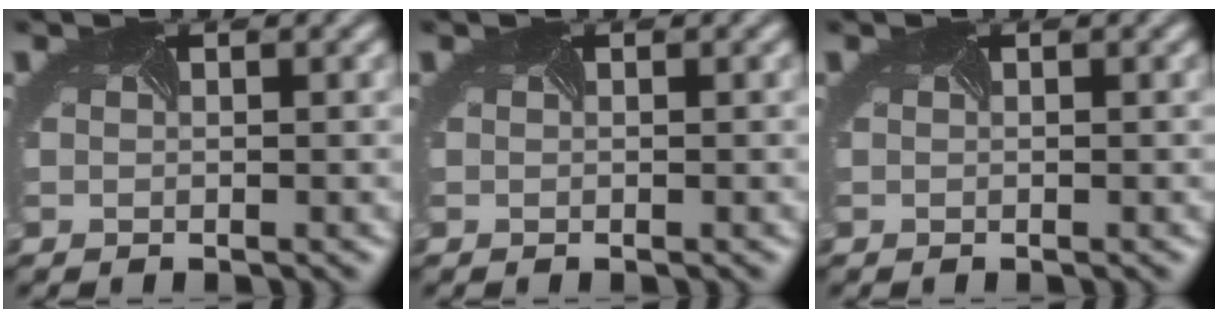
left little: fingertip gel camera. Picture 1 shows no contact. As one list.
[{"total": 0.0}, {"total": 0.0}]